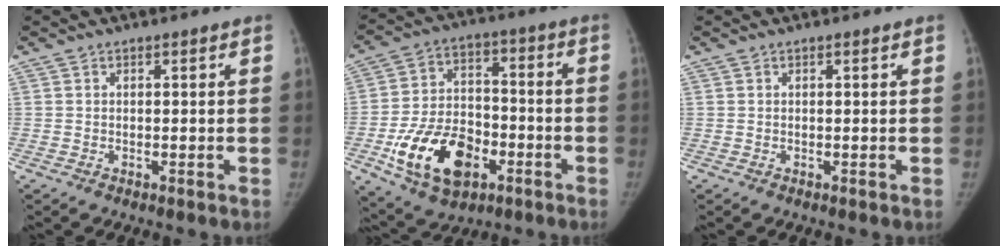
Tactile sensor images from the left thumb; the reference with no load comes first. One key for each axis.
{"total": 17.9, "fx": -7.0, "fy": 11.5, "fz": 11.8, "tx": -0.176, "ty": 0.031, "tz": -0.112}
{"total": 0.0}